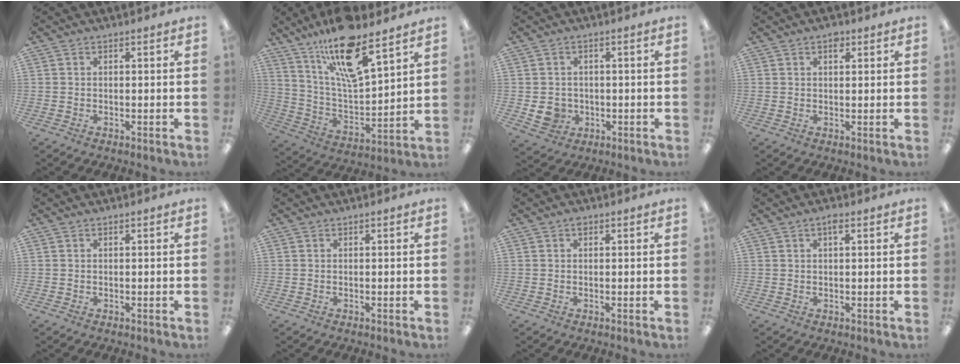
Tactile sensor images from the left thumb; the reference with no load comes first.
{"total": 17.4, "force": [12.6, 4.8, 11.0], "torque": [-0.195, -0.072, 0.211]}
{"total": 5.1, "force": [-0.8, 4.6, 1.8], "torque": [-0.032, 0.001, -0.014]}
{"total": 2.4, "force": [1.4, 1.2, 1.5], "torque": [-0.015, -0.003, 0.022]}
{"total": 0.0}
{"total": 0.0}
{"total": 0.9, "force": [0.4, 0.5, 0.6], "torque": [-0.014, 0.003, 0.007]}
{"total": 1.9, "force": [1.1, 0.6, 1.4], "torque": [-0.024, 0.001, 0.017]}